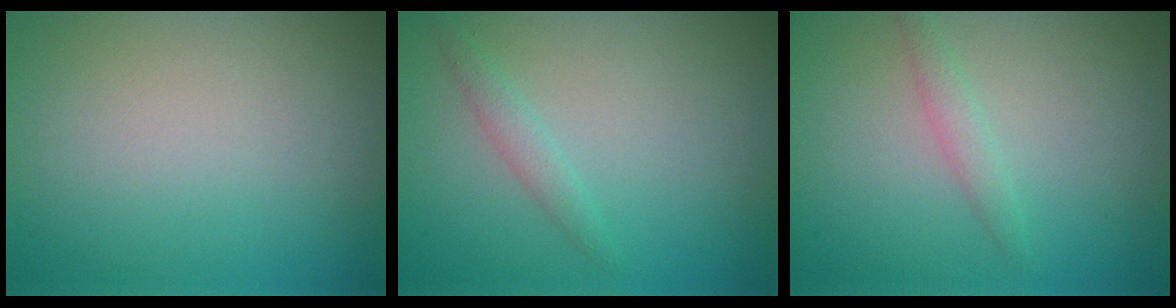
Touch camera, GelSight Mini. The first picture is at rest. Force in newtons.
{"total": 1.4, "press": 1.4, "slide": 0.1}
{"total": 1.4, "press": 1.4, "slide": 0.1}